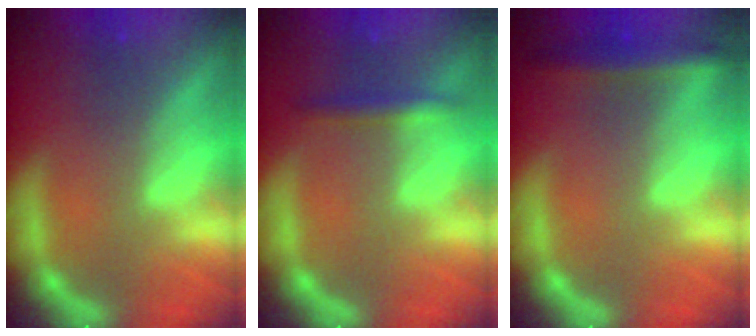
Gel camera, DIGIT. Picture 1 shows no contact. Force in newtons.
{"total": 1.9}
{"total": 3.4}